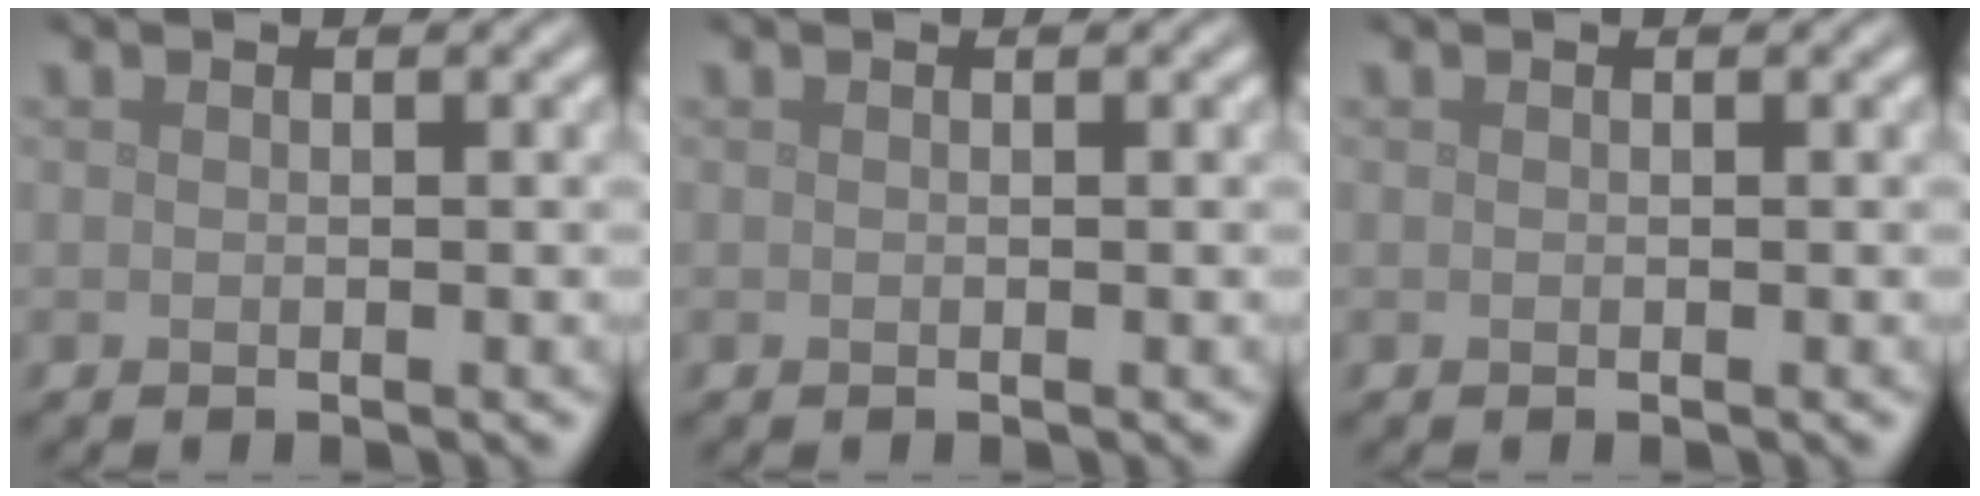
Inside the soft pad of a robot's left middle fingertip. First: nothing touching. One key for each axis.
{"total": 0.0}
{"total": 0.0}